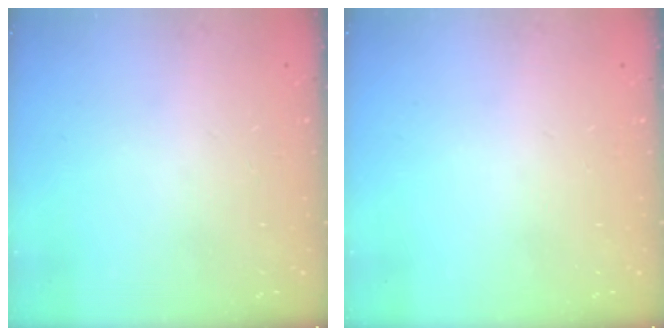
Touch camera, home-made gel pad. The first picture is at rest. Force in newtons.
{"total": 0.0}